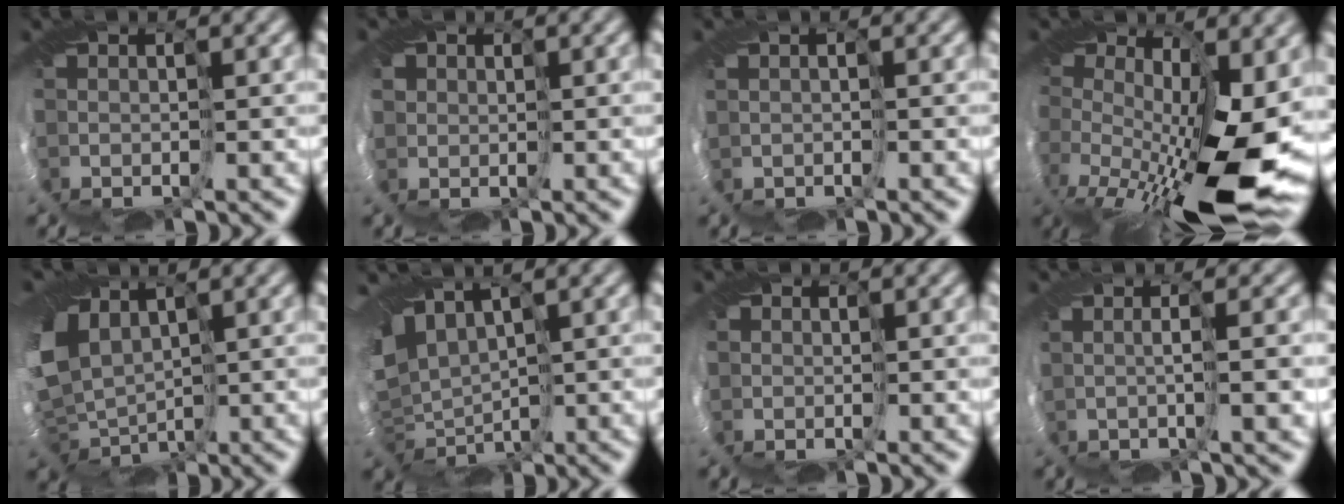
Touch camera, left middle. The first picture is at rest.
{"total": 3.4, "force": [1.2, 3.0, 1.1], "torque": [-0.030, 0.014, 0.003]}
{"total": 0.9, "force": [0.4, 0.6, 0.6], "torque": [-0.008, 0.011, 0.017]}
{"total": 13.7, "force": [-2.9, 5.8, 12.1], "torque": [-0.221, -0.036, -0.044]}
{"total": 9.6, "force": [2.1, 6.8, 6.4], "torque": [-0.151, -0.011, 0.057]}
{"total": 8.1, "force": [2.6, 4.9, 5.9], "torque": [-0.117, -0.002, 0.078]}
{"total": 1.9, "force": [0.5, 1.8, 0.4], "torque": [-0.003, 0.005, 0.009]}
{"total": 3.6, "force": [0.3, 1.1, 3.4], "torque": [-0.038, 0.016, -0.004]}